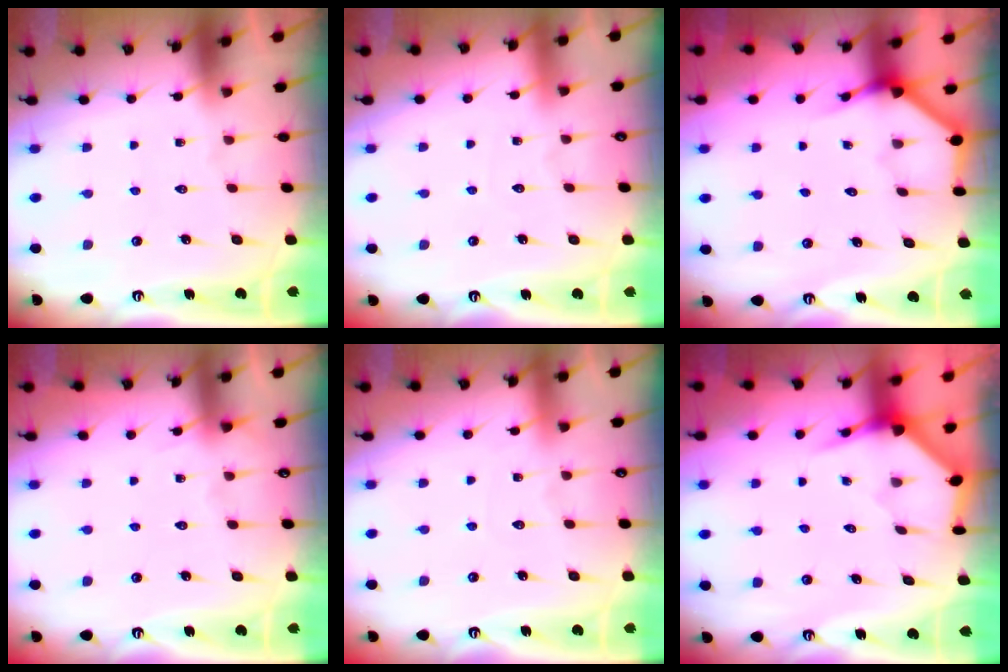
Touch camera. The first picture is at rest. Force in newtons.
{"total": 2.6, "press": 2.6, "slide": 0.3}
{"total": 3.9, "press": 3.9, "slide": 0.2}
{"total": 3.8, "press": 3.7, "slide": 0.6}
{"total": 3.6, "press": 3.6, "slide": 0.6}
{"total": 4.1, "press": 4.1, "slide": 0.4}